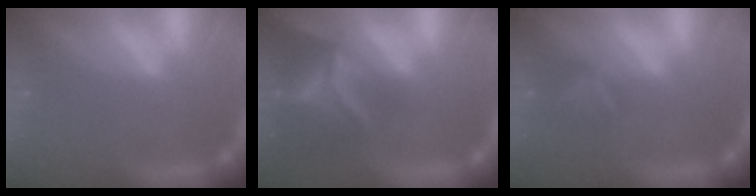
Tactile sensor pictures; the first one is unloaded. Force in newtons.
{"total": 8.4}
{"total": 2.4}